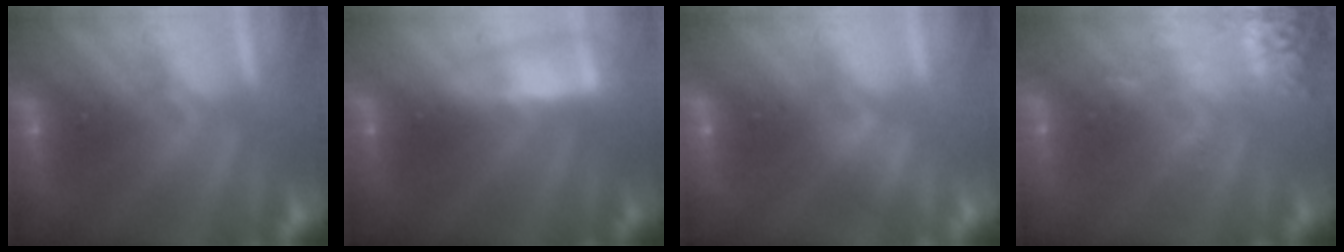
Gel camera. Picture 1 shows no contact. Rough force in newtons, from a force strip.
{"total": 3.0}
{"total": 1.6}
{"total": 2.6}